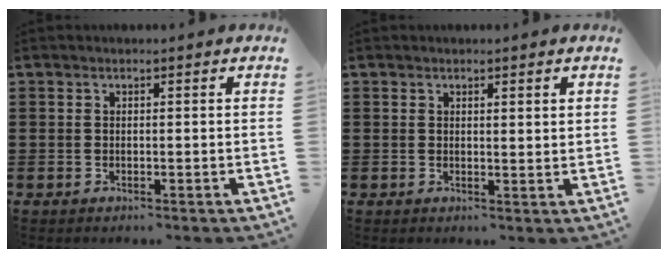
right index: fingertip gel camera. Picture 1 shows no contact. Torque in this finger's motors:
{"motor_torque": [-0.15, 0.37, 0.00, -0.01]}